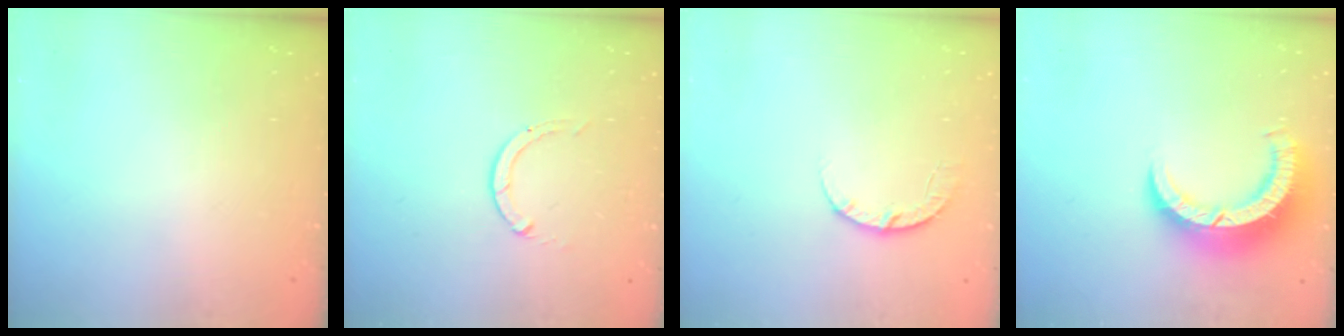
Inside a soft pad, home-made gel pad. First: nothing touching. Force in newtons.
{"total": 0.0}
{"total": 4.6, "press": 4.5, "slide": 0.7}
{"total": 10.3, "press": 10.2, "slide": 1.2}